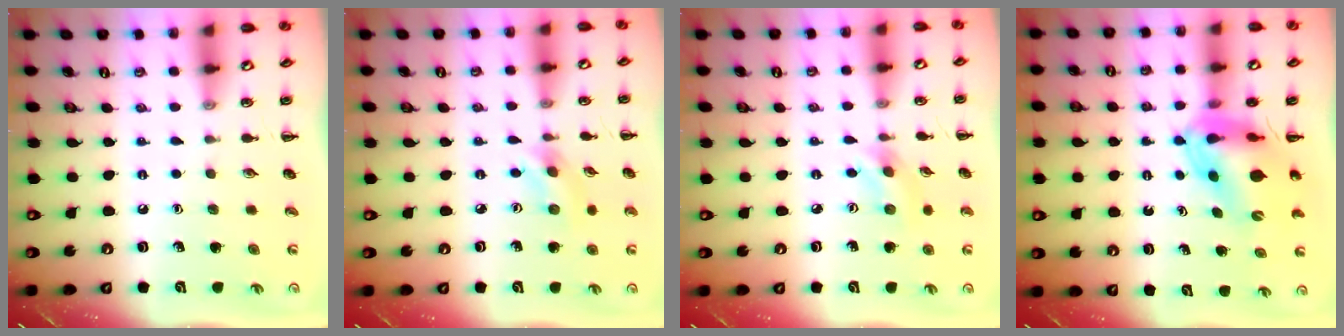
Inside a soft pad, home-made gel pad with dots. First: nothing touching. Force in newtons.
{"total": 2.6, "press": 2.6, "slide": 0.6}
{"total": 2.6, "press": 2.6, "slide": 0.6}
{"total": 12.5, "press": 11.8, "slide": 3.9}